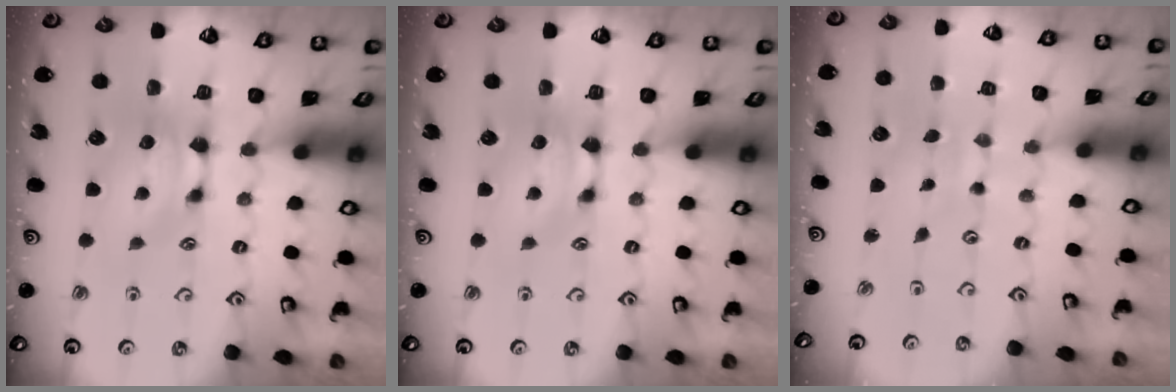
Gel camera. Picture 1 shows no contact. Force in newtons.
{"total": 0.0}
{"total": 5.7, "press": 5.7, "slide": 0.3}